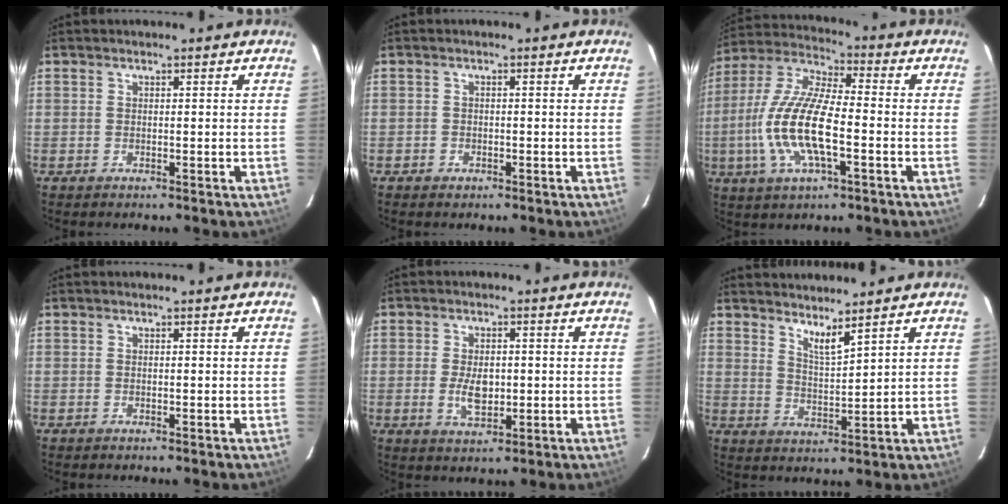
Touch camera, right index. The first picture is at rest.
{"total": 1.5, "force": [-0.9, 1.2, 0.2], "torque": [-0.005, 0.003, -0.013]}
{"total": 15.7, "force": [-3.9, 4.9, 14.4], "torque": [-0.299, -0.004, -0.080]}
{"total": 0.0}
{"total": 5.6, "force": [-0.7, 3.1, 4.5], "torque": [-0.088, -0.004, -0.007]}
{"total": 4.5, "force": [3.9, 0.2, 2.4], "torque": [-0.043, -0.010, 0.067]}